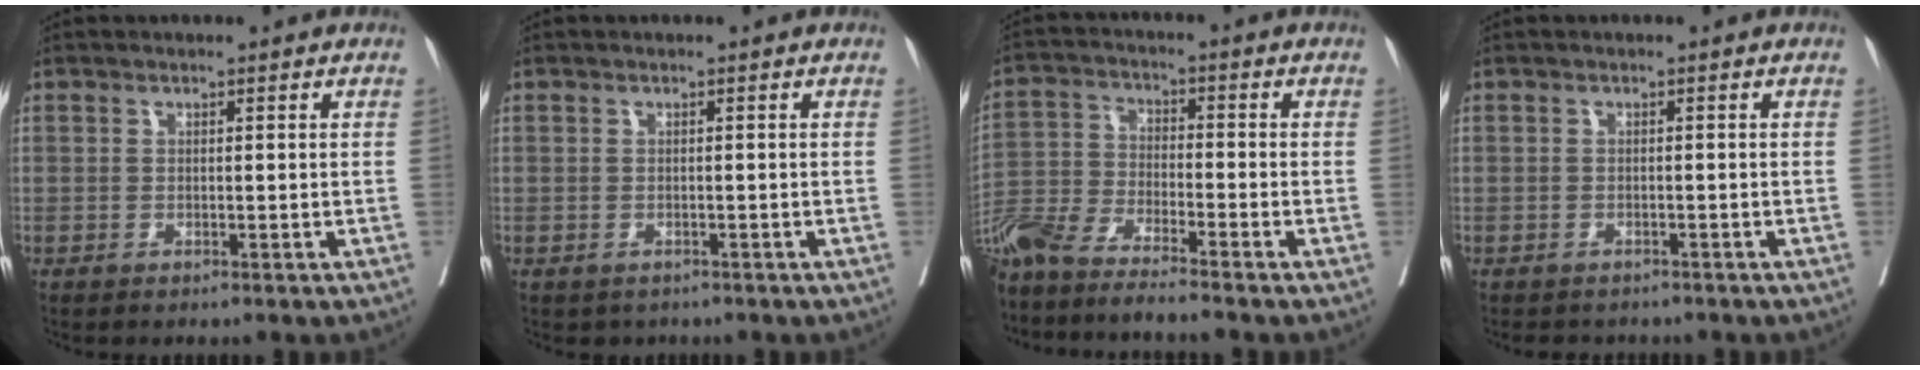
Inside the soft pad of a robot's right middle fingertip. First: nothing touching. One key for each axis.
{"total": 1.1, "fx": -0.8, "fy": 0.8, "fz": 0.2, "tx": -0.003, "ty": 0.000, "tz": -0.006}
{"total": 11.3, "fx": -10.0, "fy": -0.5, "fz": 5.2, "tx": -0.098, "ty": -0.028, "tz": -0.188}
{"total": 3.4, "fx": -3.0, "fy": 1.5, "fz": 0.7, "tx": -0.007, "ty": -0.002, "tz": -0.039}